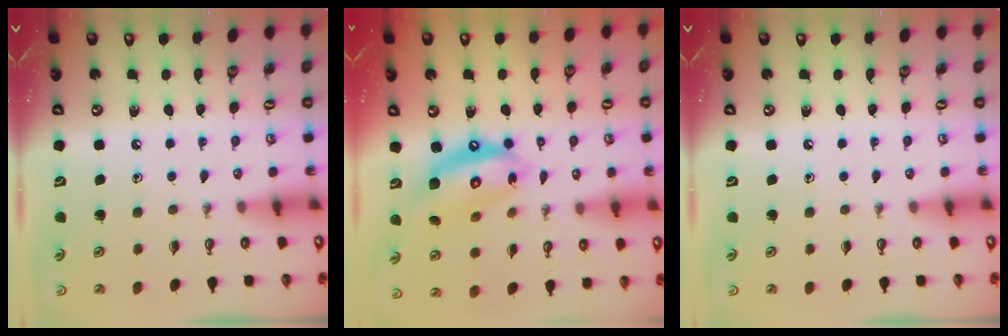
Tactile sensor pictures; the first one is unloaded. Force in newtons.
{"total": 13.7, "press": 13.6, "slide": 1.4}
{"total": 0.0}